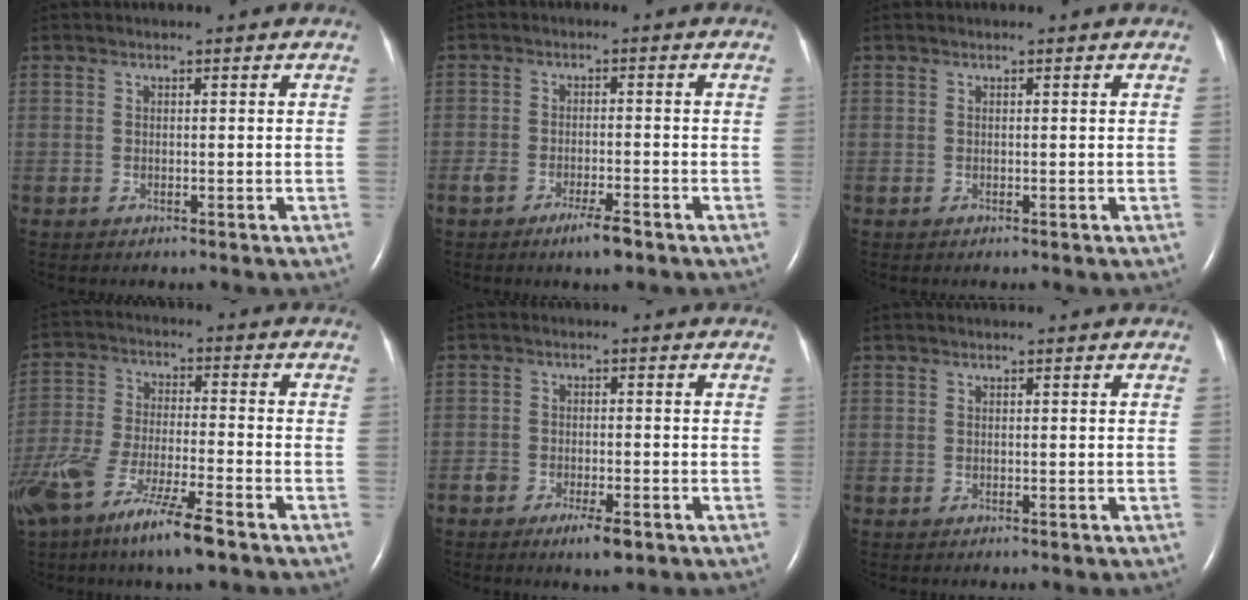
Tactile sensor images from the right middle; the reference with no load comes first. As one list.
[{"total": 4.2, "force": [-2.9, 0.7, 3.0], "torque": [-0.061, -0.004, -0.050]}, {"total": 0.0}, {"total": 15.0, "force": [-10.0, 1.9, 11.0], "torque": [-0.240, -0.046, -0.191]}, {"total": 4.4, "force": [-2.8, 1.3, 3.2], "torque": [-0.058, -0.003, -0.044]}, {"total": 0.0}]